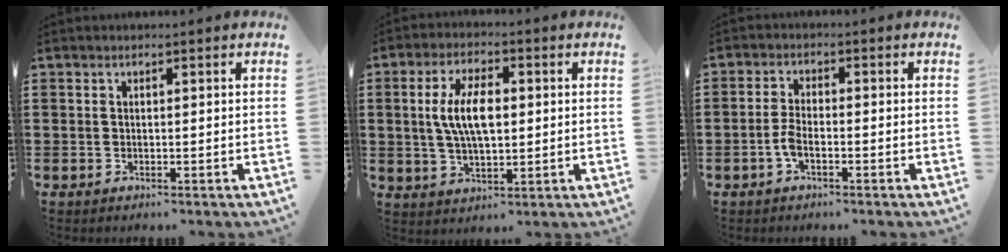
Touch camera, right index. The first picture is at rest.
{"total": 8.0, "force": [0.7, 3.5, 7.2], "torque": [-0.152, 0.008, 0.007]}
{"total": 3.0, "force": [-1.4, 1.0, 2.5], "torque": [-0.067, -0.006, -0.031]}